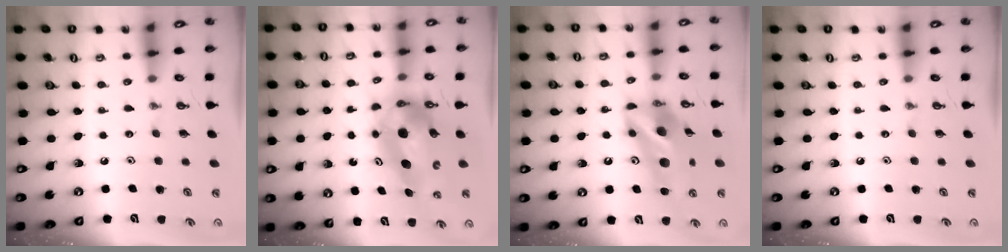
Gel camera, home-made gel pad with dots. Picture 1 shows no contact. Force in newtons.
{"total": 10.0, "press": 9.9, "slide": 0.8}
{"total": 14.5, "press": 14.4, "slide": 1.5}
{"total": 0.0}